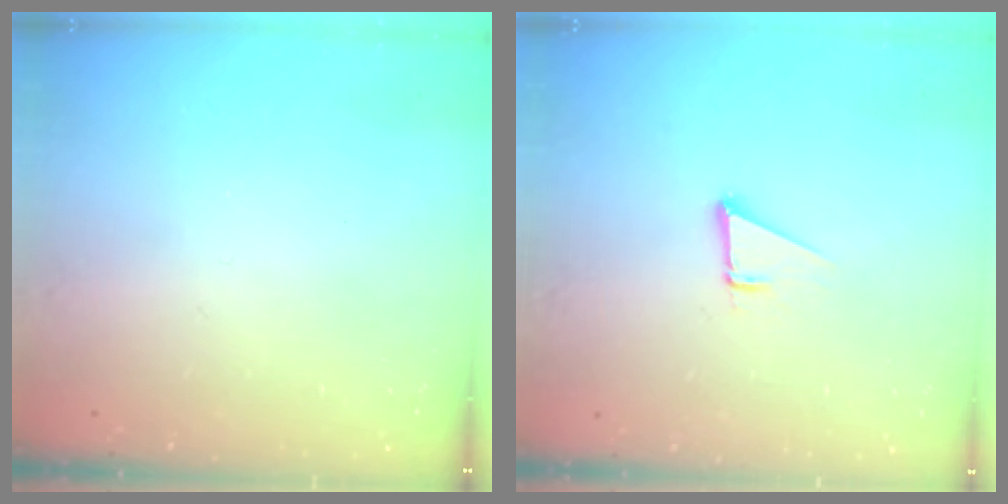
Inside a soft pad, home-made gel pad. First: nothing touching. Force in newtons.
{"total": 1.9, "press": 1.9, "slide": 0.0}